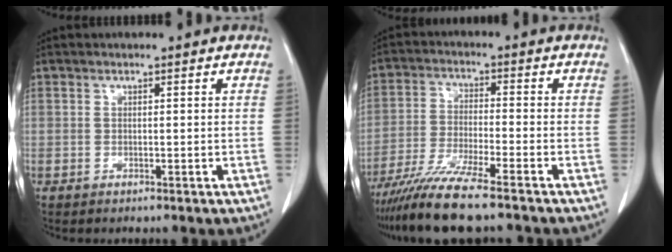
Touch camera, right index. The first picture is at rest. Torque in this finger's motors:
{"motor_torque": [1.10, -1.04, 0.53, 0.18]}